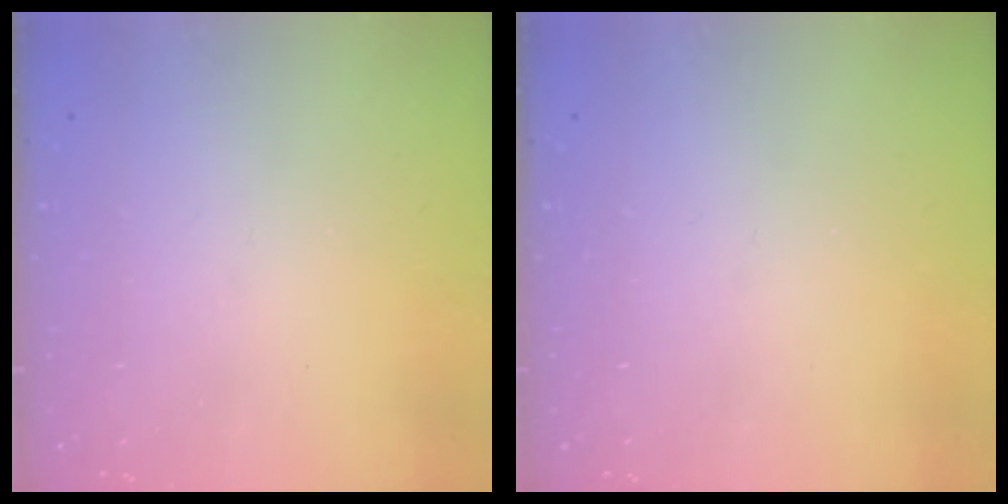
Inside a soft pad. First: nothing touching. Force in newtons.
{"total": 0.0}